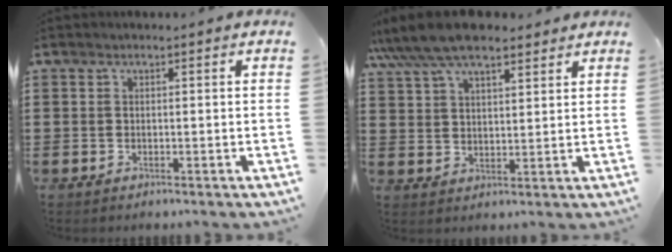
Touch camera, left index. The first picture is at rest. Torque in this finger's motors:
{"motor_torque": [1.93, -0.21, 1.05, 0.21]}